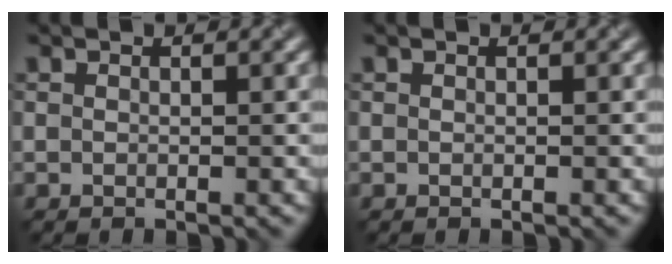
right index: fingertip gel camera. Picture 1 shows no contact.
{"total": 0.0}